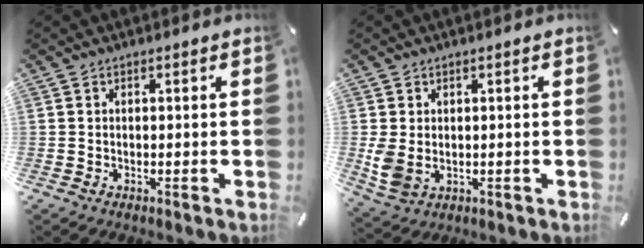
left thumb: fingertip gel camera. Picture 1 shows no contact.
{"total": 5.2, "force": [0.2, 4.1, 3.1], "torque": [-0.079, -0.008, 0.004]}